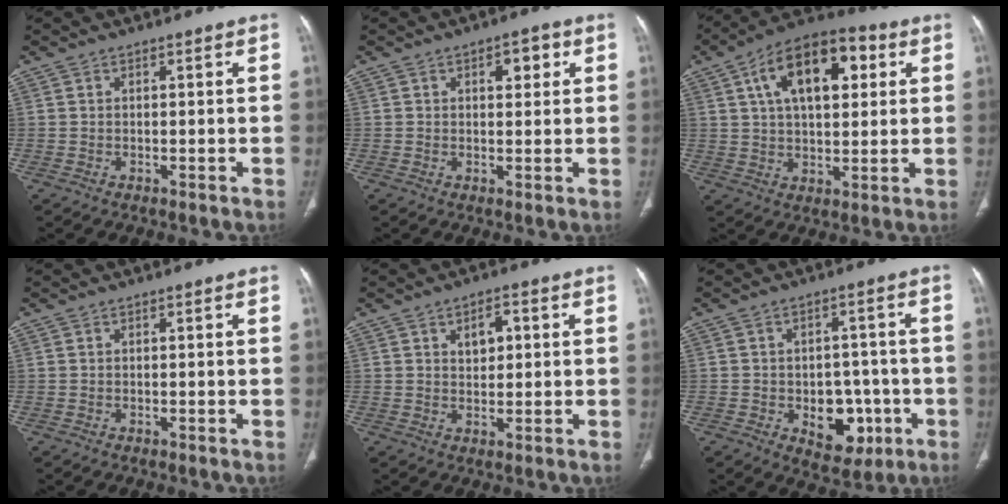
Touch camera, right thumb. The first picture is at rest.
{"total": 3.9, "force": [1.5, 2.2, 2.8], "torque": [-0.019, -0.002, 0.017]}
{"total": 17.2, "force": [5.7, 9.0, 13.5], "torque": [-0.192, 0.010, 0.086]}
{"total": 0.0}
{"total": 4.4, "force": [1.4, 2.6, 3.2], "torque": [-0.035, 0.000, 0.022]}
{"total": 10.0, "force": [-3.1, 6.9, 6.6], "torque": [-0.043, 0.023, -0.030]}